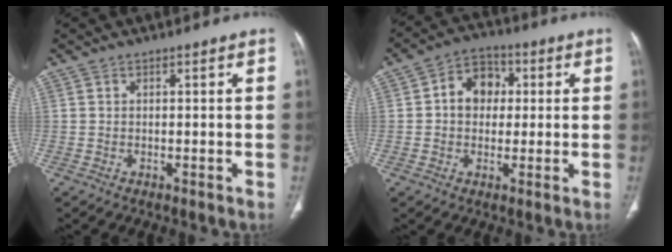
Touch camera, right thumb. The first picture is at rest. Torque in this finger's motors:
{"motor_torque": [0.33, 0.34, 0.49, -0.62, -0.02]}